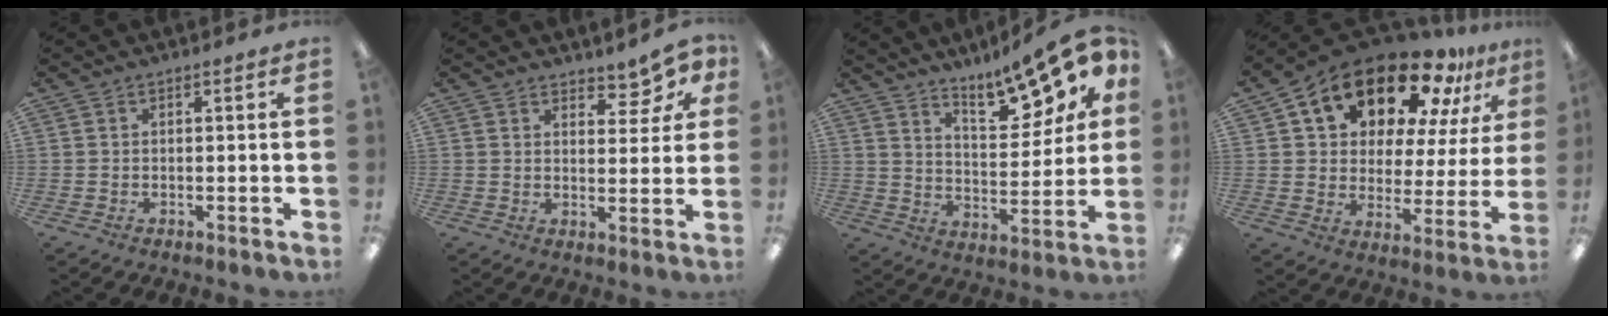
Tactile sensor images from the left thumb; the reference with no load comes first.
{"total": 6.2, "force": [5.3, 2.4, 2.1], "torque": [-0.018, -0.040, 0.092]}
{"total": 16.7, "force": [12.5, 5.9, 9.4], "torque": [-0.130, -0.084, 0.207]}
{"total": 20.5, "force": [15.0, 9.8, 10.0], "torque": [-0.175, -0.096, 0.257]}